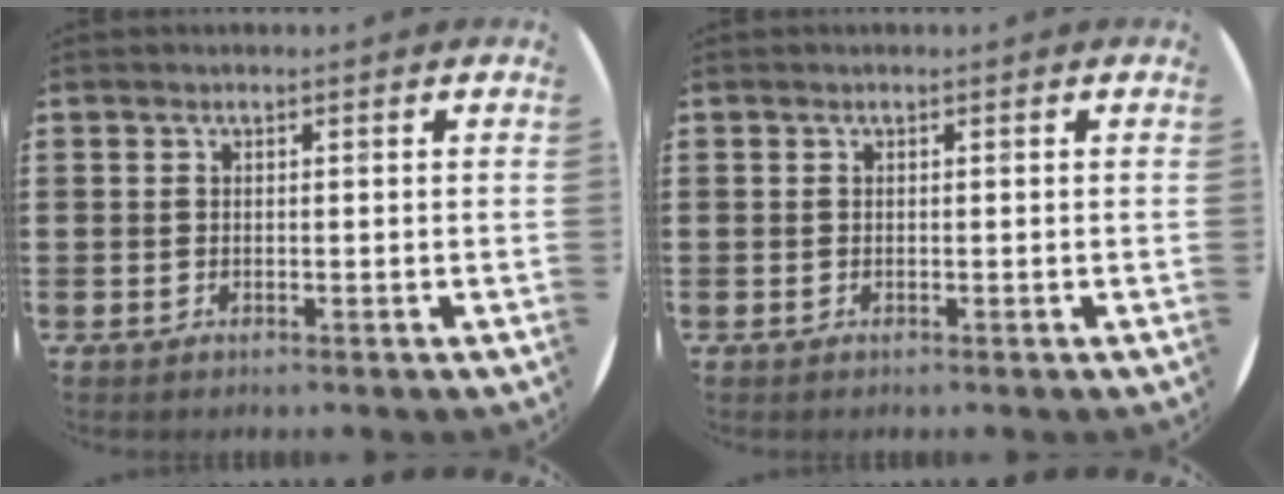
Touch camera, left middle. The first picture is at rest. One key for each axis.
{"total": 0.0}